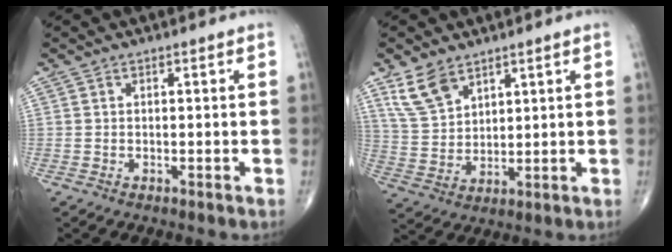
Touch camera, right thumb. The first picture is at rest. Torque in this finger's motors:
{"motor_torque": [-0.60, 0.80, -0.02, 0.14, 0.06]}